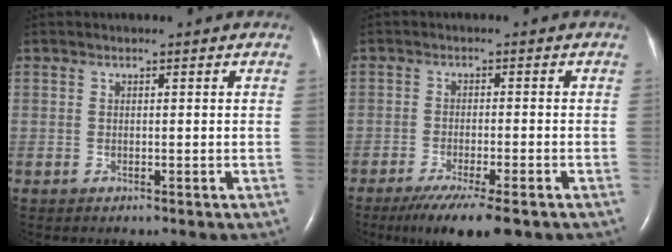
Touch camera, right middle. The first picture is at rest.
{"total": 9.3, "force": [-6.7, 1.0, 6.4], "torque": [-0.099, -0.021, -0.103]}